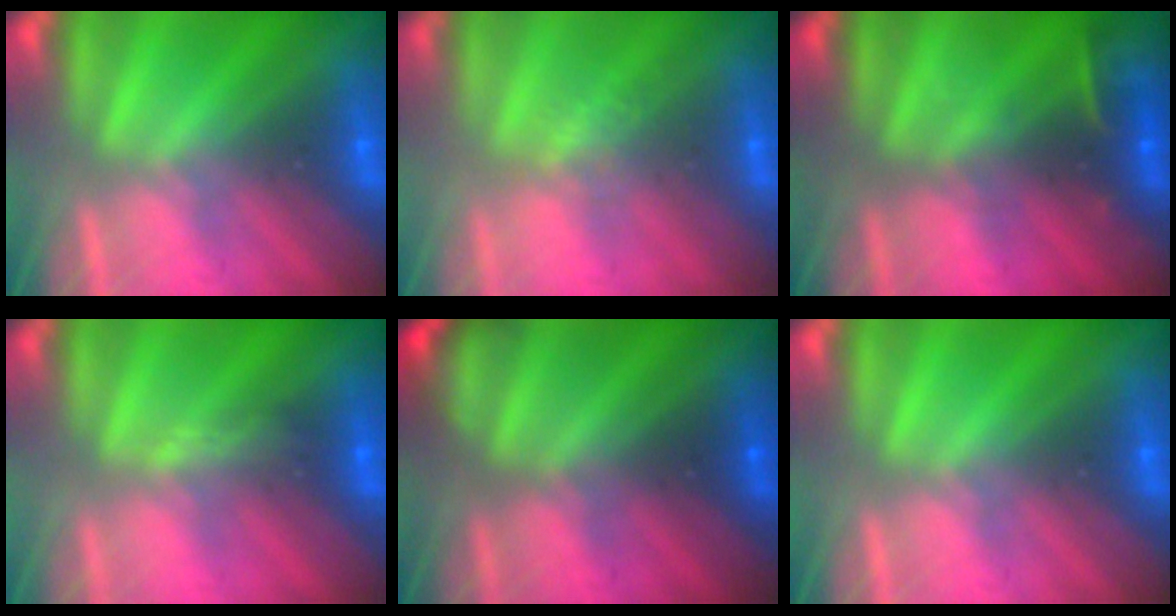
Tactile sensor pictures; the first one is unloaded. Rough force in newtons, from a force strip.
{"total": 1.2}
{"total": 2.4}
{"total": 2.9}
{"total": 2.2}
{"total": 0.0}